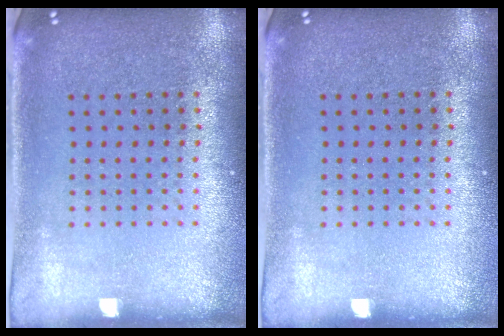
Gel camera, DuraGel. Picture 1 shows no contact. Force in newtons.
{"total": 0.0}